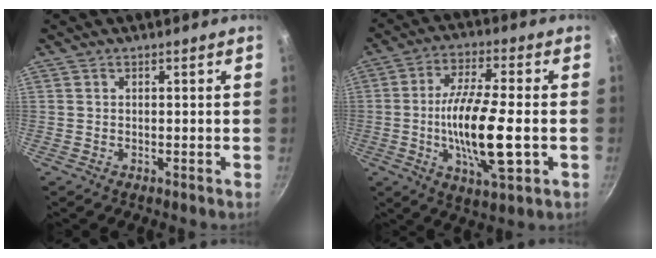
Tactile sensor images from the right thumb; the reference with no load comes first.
{"total": 15.7, "force": [-2.5, 4.6, 14.8], "torque": [-0.273, 0.008, -0.050]}